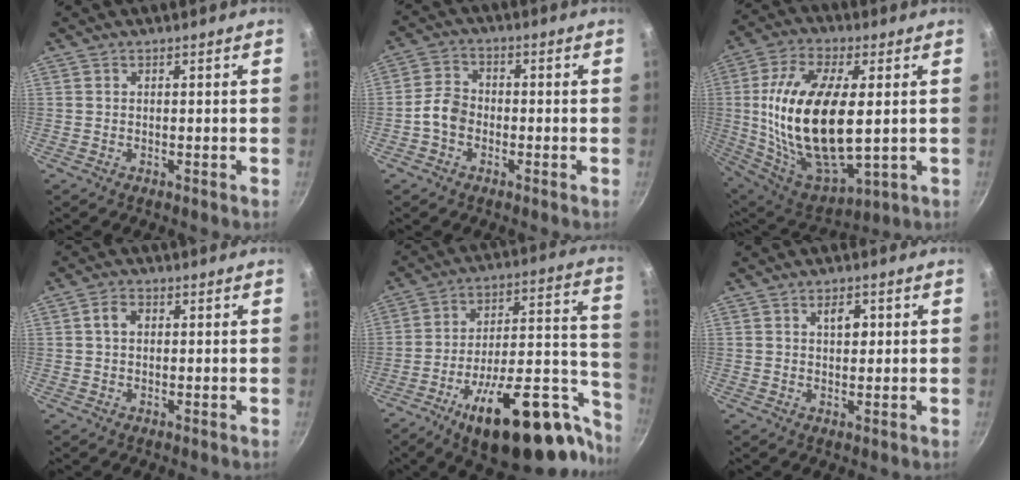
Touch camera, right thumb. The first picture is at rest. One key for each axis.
{"total": 5.1, "fx": -1.7, "fy": 3.9, "fz": 2.7, "tx": -0.037, "ty": 0.025, "tz": -0.042}
{"total": 24.6, "fx": 1.2, "fy": 11.5, "fz": 21.7, "tx": -0.414, "ty": -0.002, "tz": 0.033}
{"total": 3.0, "fx": 0.5, "fy": 2.2, "fz": 2.0, "tx": -0.030, "ty": 0.008, "tz": 0.006}
{"total": 31.1, "fx": -16.7, "fy": 12.4, "fz": 23.1, "tx": -0.273, "ty": 0.094, "tz": -0.240}
{"total": 3.6, "fx": 1.0, "fy": 2.1, "fz": 2.7, "tx": -0.025, "ty": -0.003, "tz": 0.013}